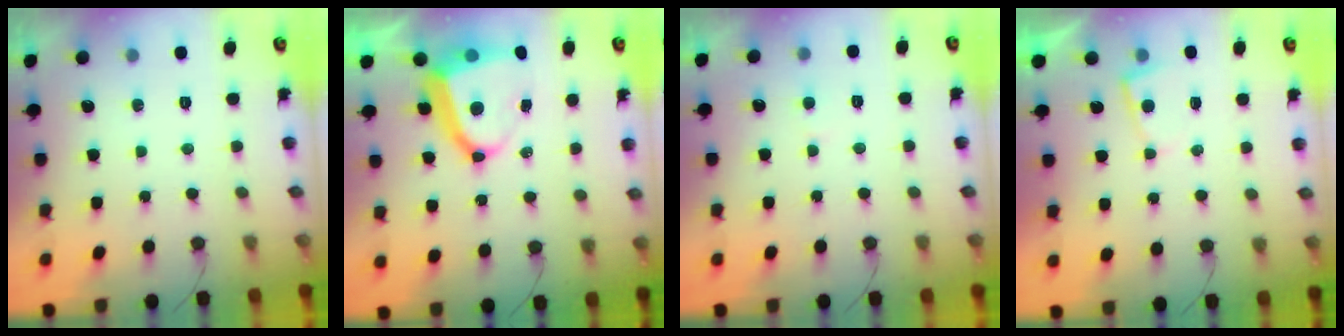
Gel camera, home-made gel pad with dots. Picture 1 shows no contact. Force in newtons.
{"total": 12.1, "press": 12.0, "slide": 1.1}
{"total": 2.5, "press": 2.4, "slide": 0.3}
{"total": 3.0, "press": 3.0, "slide": 0.5}